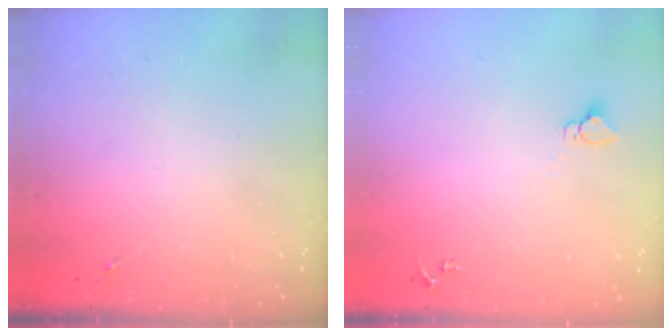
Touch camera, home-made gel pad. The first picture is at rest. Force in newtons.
{"total": 2.8, "press": 2.8, "slide": 0.2}